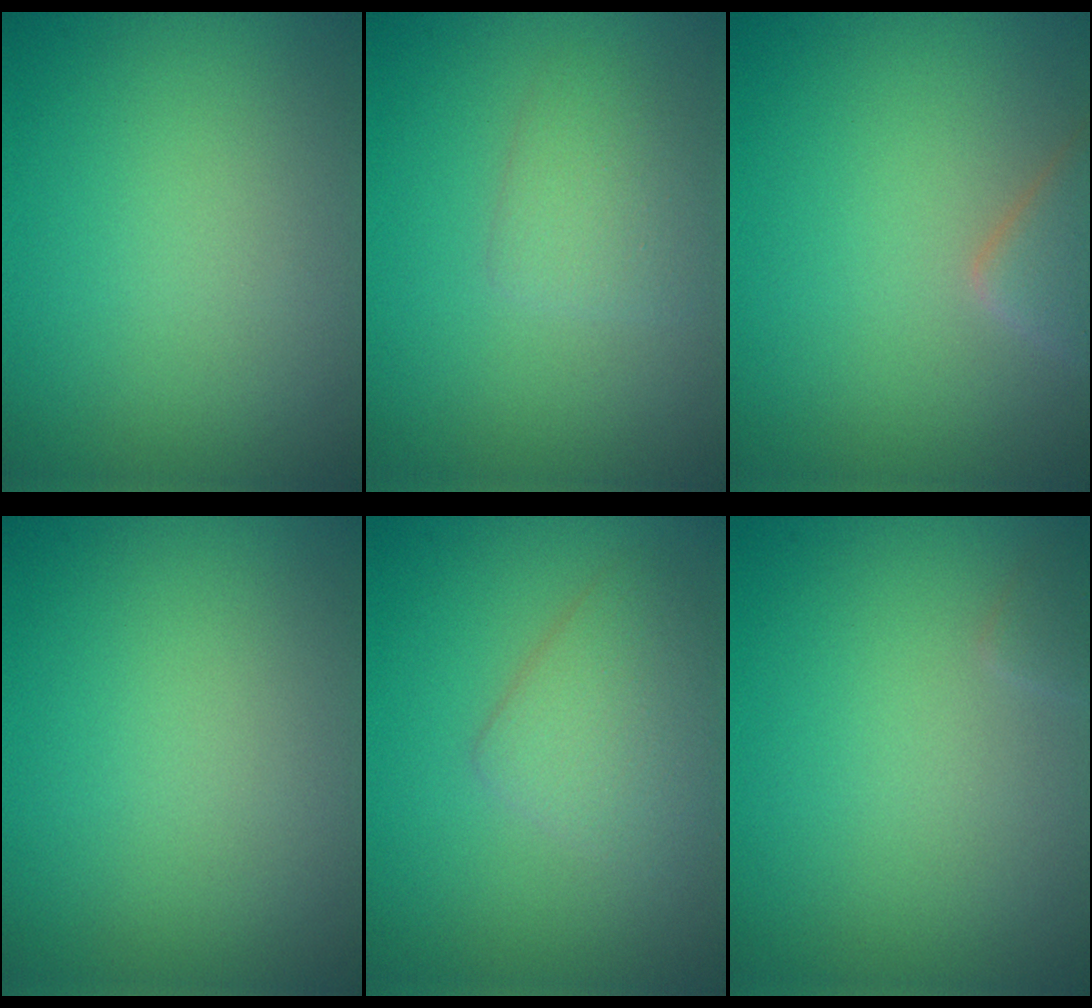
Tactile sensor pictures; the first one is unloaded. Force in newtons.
{"total": 2.0, "press": 2.0, "slide": 0.0}
{"total": 2.8, "press": 2.7, "slide": 0.1}
{"total": 0.0}
{"total": 3.1, "press": 3.1, "slide": 0.2}
{"total": 0.7, "press": 0.7, "slide": 0.0}